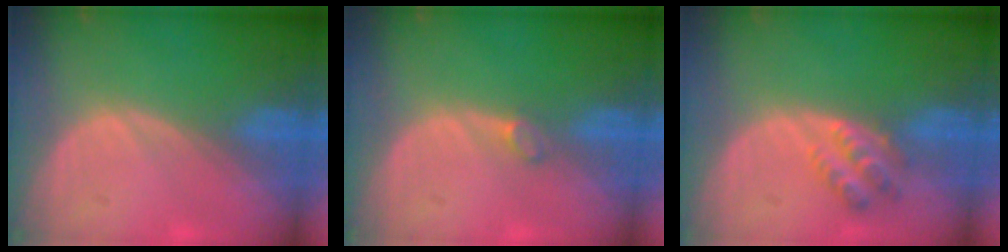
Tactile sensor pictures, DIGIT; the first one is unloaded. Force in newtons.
{"total": 1.2, "press": 1.1, "slide": 0.2}
{"total": 4.6, "press": 3.9, "slide": 2.5}